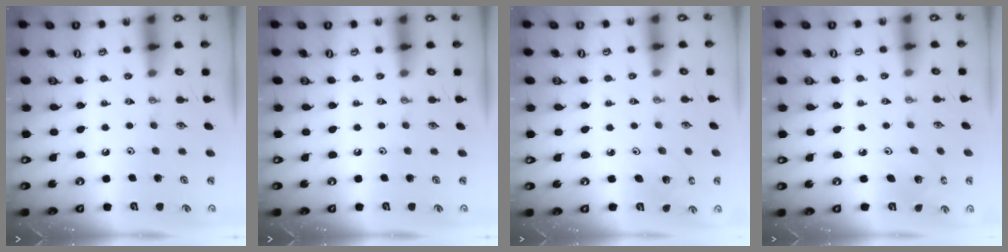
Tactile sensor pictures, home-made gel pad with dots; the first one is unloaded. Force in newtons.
{"total": 0.0}
{"total": 2.1, "press": 2.1, "slide": 0.1}
{"total": 2.4, "press": 2.4, "slide": 0.2}